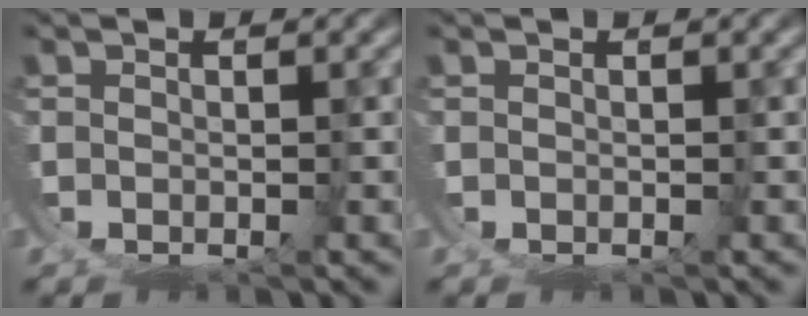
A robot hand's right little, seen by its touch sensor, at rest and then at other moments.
{"total": 0.0}